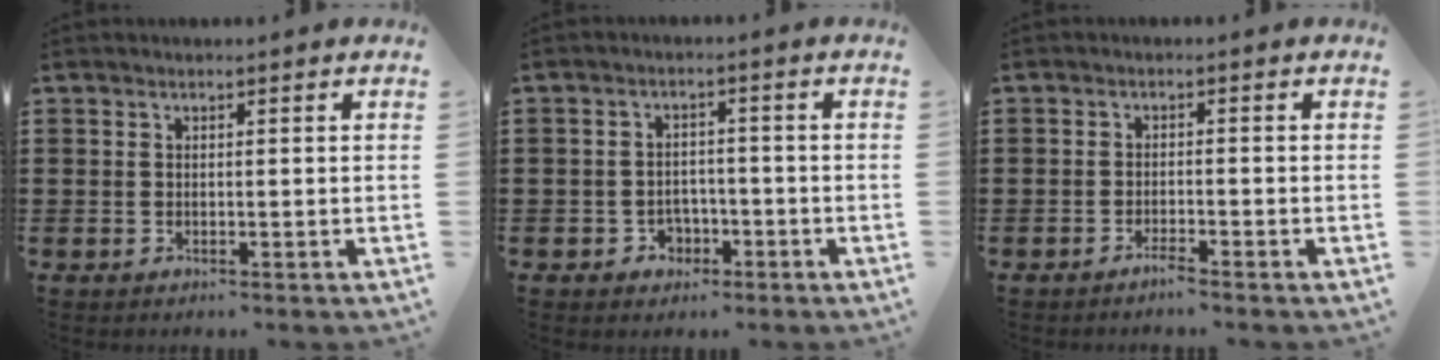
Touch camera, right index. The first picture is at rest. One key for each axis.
{"total": 2.6, "fx": -1.6, "fy": 1.9, "fz": 0.7, "tx": -0.020, "ty": 0.000, "tz": -0.036}
{"total": 1.6, "fx": -1.4, "fy": 0.0, "fz": 0.6, "tx": -0.012, "ty": -0.001, "tz": -0.027}